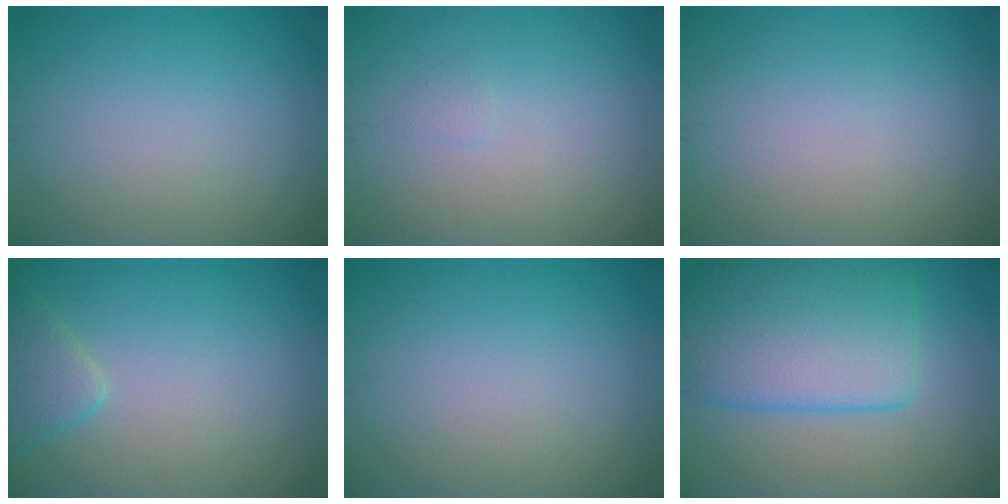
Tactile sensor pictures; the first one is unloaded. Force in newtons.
{"total": 0.5, "press": 0.5, "slide": 0.0}
{"total": 0.0}
{"total": 2.3, "press": 2.2, "slide": 0.2}
{"total": 0.0}
{"total": 8.7, "press": 8.7, "slide": 0.3}